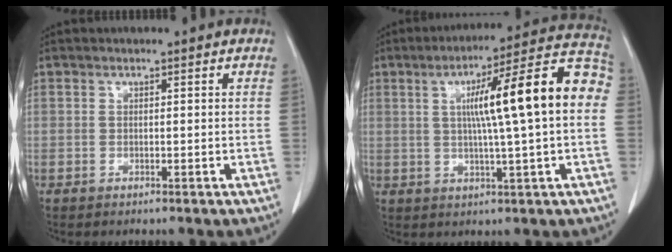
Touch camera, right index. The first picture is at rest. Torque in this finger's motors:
{"motor_torque": [1.37, 0.77, 0.62, 0.10]}